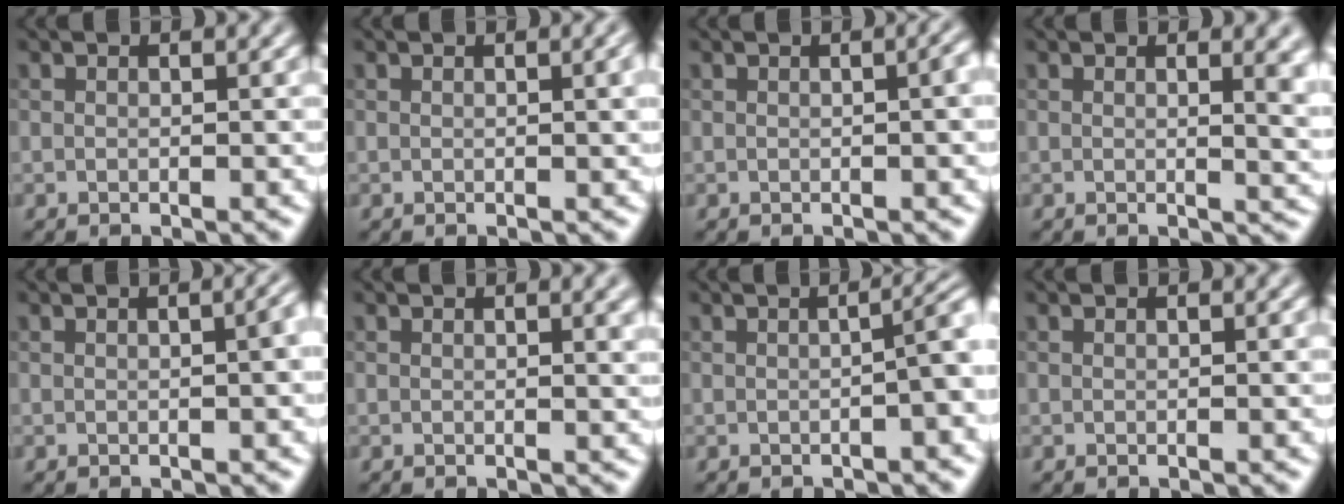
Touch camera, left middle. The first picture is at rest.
{"total": 2.2, "force": [0.4, 0.6, 2.0], "torque": [-0.021, 0.004, 0.004]}
{"total": 2.7, "force": [0.1, 0.9, 2.6], "torque": [-0.022, 0.007, 0.003]}
{"total": 4.6, "force": [1.2, 1.9, 4.0], "torque": [-0.026, -0.001, 0.018]}
{"total": 3.1, "force": [0.1, 1.2, 2.8], "torque": [-0.016, 0.011, 0.003]}
{"total": 2.1, "force": [0.8, 0.7, 1.9], "torque": [-0.013, 0.004, 0.008]}
{"total": 3.6, "force": [-0.3, 1.1, 3.5], "torque": [-0.031, 0.020, -0.008]}
{"total": 0.0}